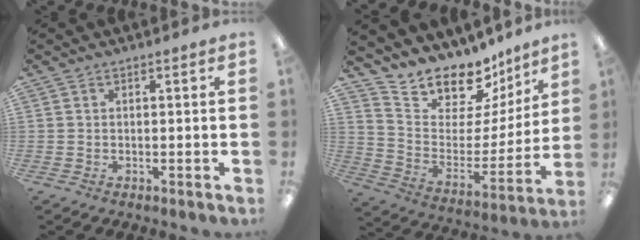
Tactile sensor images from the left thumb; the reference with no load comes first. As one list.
[{"total": 14.2, "force": [12.9, 5.6, 2.1], "torque": [-0.051, -0.125, 0.227]}]